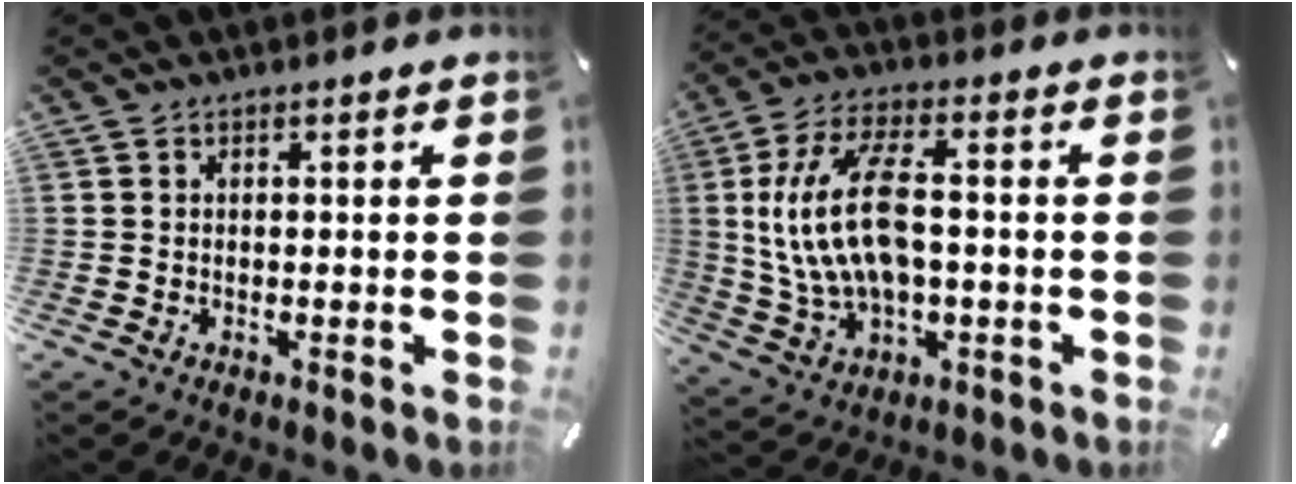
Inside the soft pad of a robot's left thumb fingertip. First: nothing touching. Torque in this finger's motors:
{"motor_torque": [0.14, 1.63, 1.70, -1.07, 0.76]}